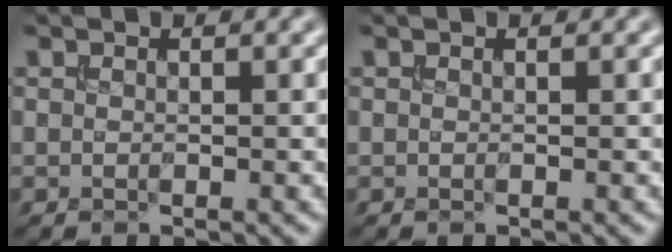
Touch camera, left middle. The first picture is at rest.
{"total": 0.0}